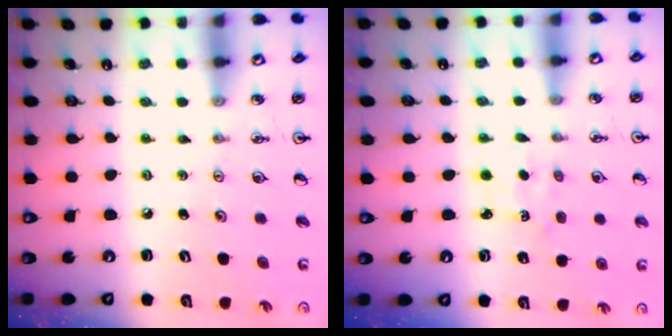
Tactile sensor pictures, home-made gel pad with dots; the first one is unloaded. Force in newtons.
{"total": 1.7, "press": 1.7, "slide": 0.3}